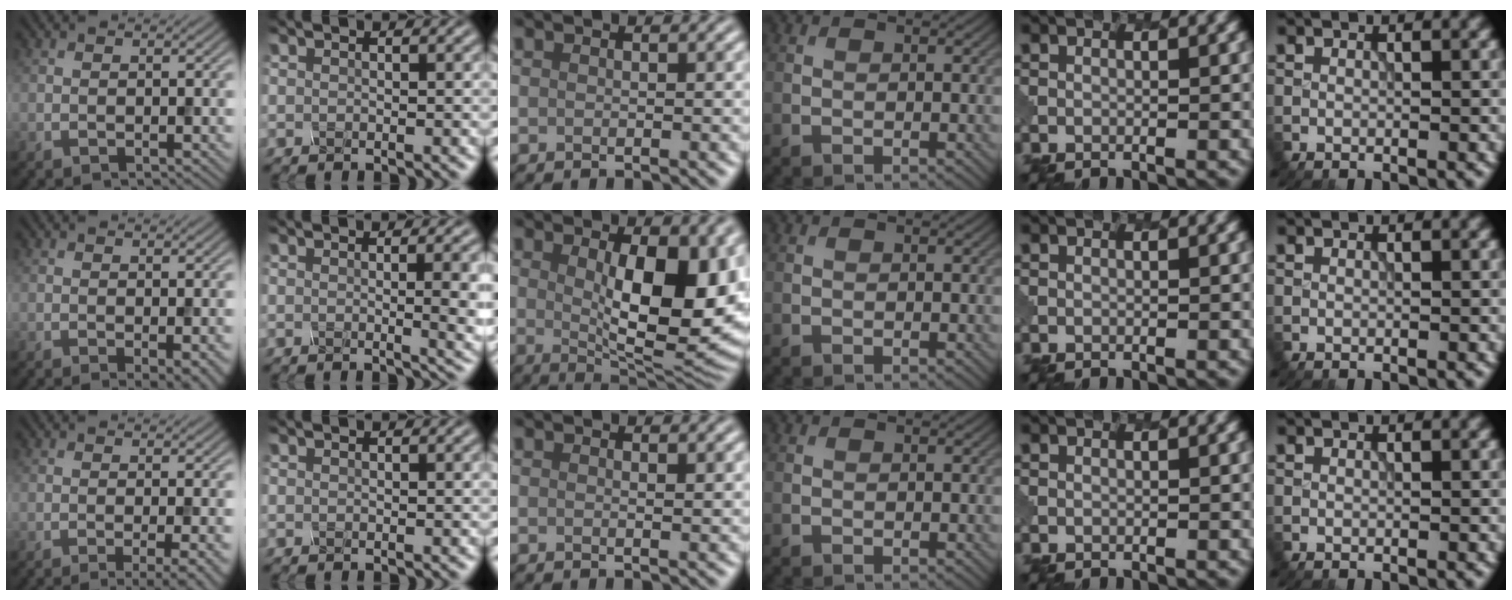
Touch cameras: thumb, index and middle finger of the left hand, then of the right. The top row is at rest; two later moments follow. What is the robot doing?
{"motion": "screw", "object": "spray bottle"}